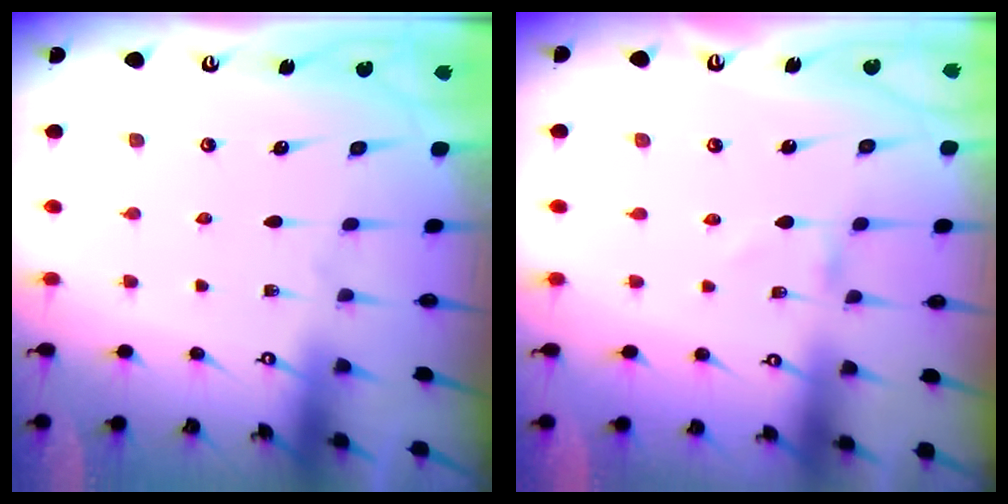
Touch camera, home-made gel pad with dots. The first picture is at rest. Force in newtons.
{"total": 0.0}